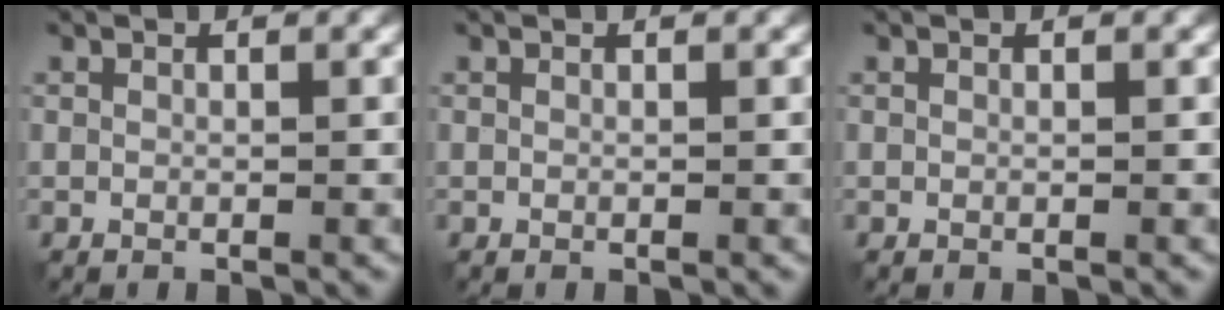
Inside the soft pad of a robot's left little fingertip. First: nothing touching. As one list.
[{"total": 0.0}, {"total": 0.0}]